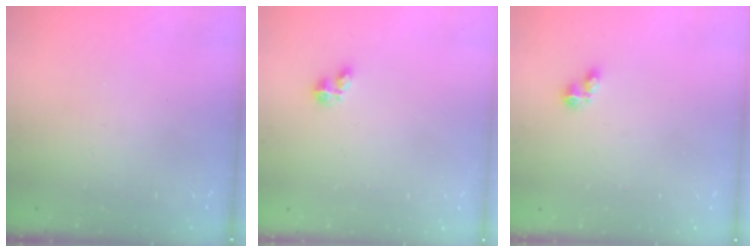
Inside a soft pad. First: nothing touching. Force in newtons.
{"total": 2.9, "press": 2.9, "slide": 0.5}
{"total": 2.8, "press": 2.8, "slide": 0.4}